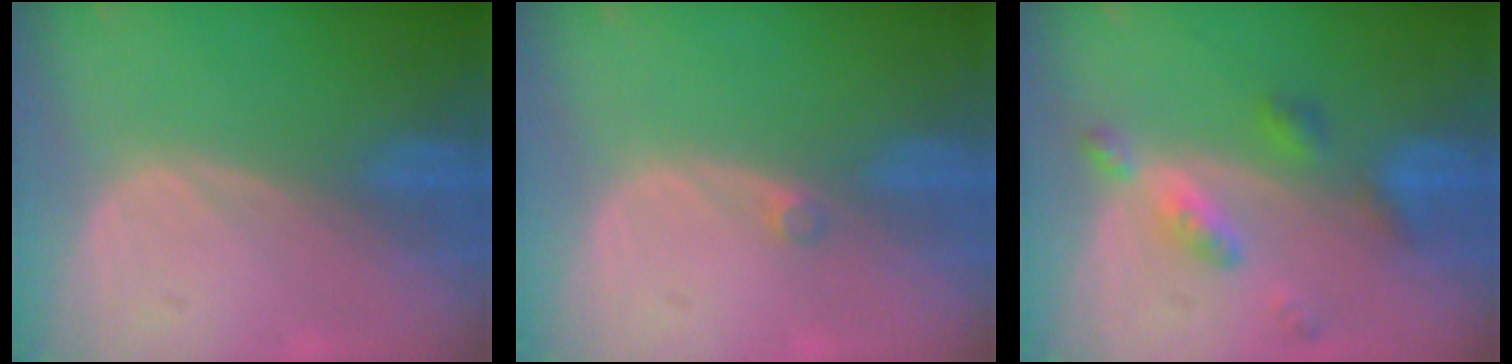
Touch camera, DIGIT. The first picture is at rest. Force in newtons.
{"total": 1.0, "press": 0.9, "slide": 0.5}
{"total": 5.9, "press": 5.1, "slide": 2.9}